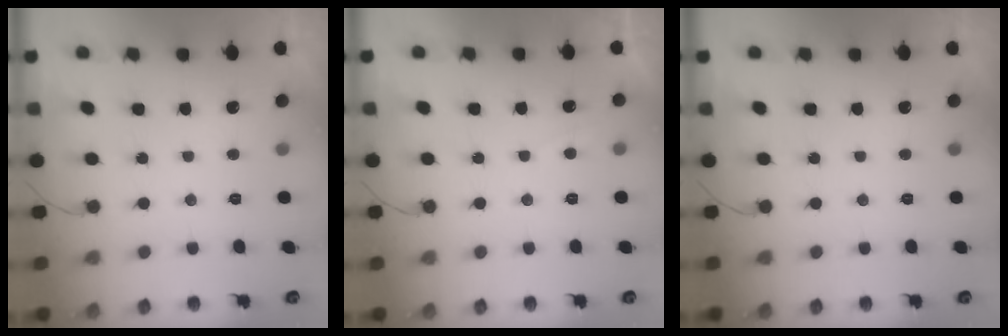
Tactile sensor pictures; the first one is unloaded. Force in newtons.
{"total": 1.9, "press": 1.8, "slide": 0.6}
{"total": 0.0}